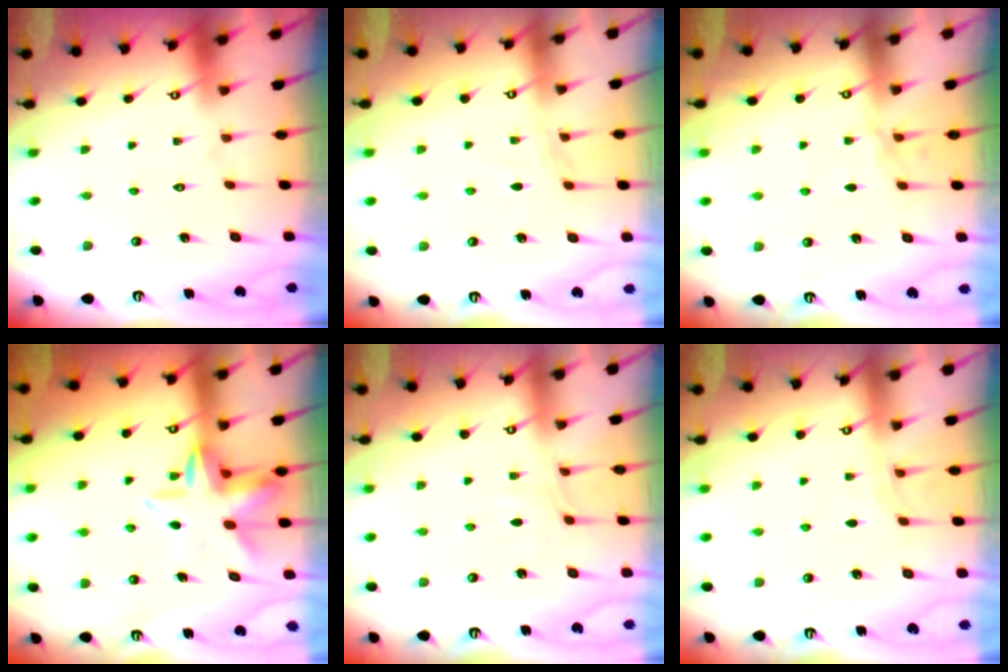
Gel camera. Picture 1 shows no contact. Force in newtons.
{"total": 4.1, "press": 4.0, "slide": 0.4}
{"total": 2.7, "press": 2.7, "slide": 0.4}
{"total": 8.8, "press": 8.4, "slide": 2.5}
{"total": 4.6, "press": 4.6, "slide": 0.5}
{"total": 2.8, "press": 2.7, "slide": 0.4}